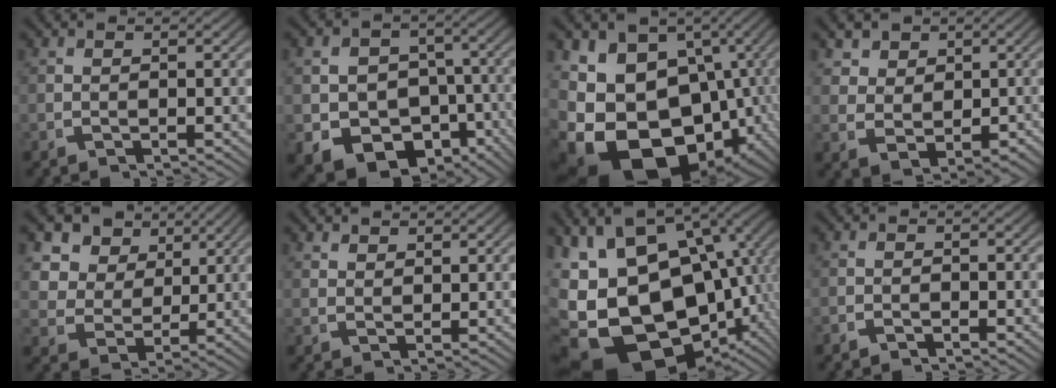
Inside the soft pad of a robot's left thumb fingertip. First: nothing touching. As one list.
[{"total": 14.9, "force": [-6.9, 11.6, 6.4], "torque": [-0.149, -0.090, -0.080]}, {"total": 23.1, "force": [-5.0, 17.6, 14.1], "torque": [-0.295, -0.101, -0.043]}, {"total": 4.9, "force": [0.9, 4.0, 2.7], "torque": [-0.063, -0.034, 0.036]}, {"total": 9.7, "force": [3.4, 7.6, 5.0], "torque": [-0.121, -0.019, 0.058]}, {"total": 1.8, "force": [1.8, 0.1, 0.2], "torque": [0.003, 0.000, 0.040]}, {"total": 22.9, "force": [-4.2, 16.8, 14.9], "torque": [-0.303, -0.097, -0.035]}, {"total": 1.0, "force": [-0.9, 0.2, 0.1], "torque": [-0.001, -0.004, -0.019]}]